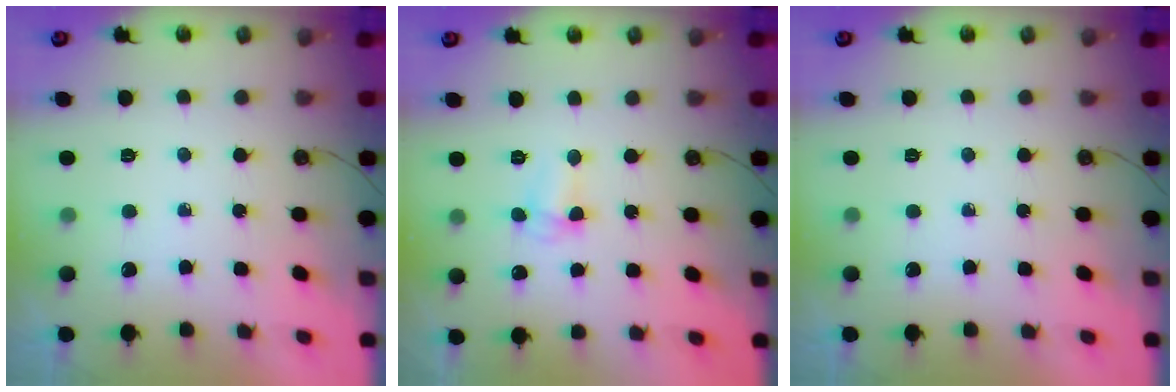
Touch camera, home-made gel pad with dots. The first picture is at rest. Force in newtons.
{"total": 4.9, "press": 3.9, "slide": 2.9}
{"total": 0.0}